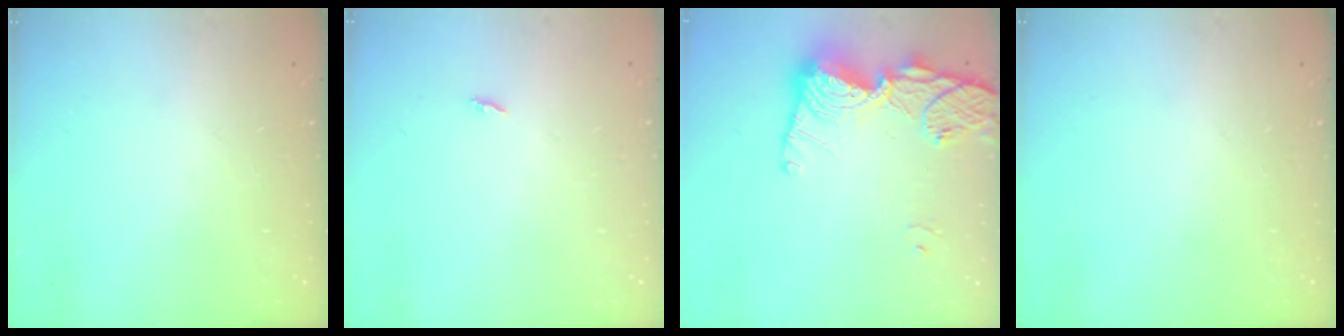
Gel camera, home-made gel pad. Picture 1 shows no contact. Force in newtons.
{"total": 1.8, "press": 1.8, "slide": 0.2}
{"total": 17.4, "press": 17.3, "slide": 1.4}
{"total": 0.0}